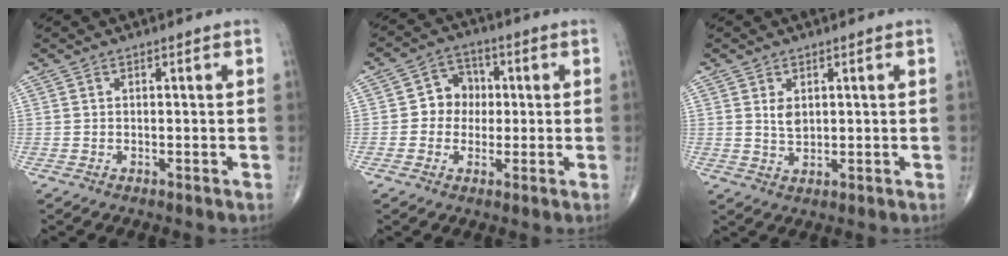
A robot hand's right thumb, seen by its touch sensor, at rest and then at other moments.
{"total": 6.5, "force": [0.1, 5.9, 2.9], "torque": [-0.011, 0.016, -0.011]}
{"total": 3.0, "force": [0.9, 1.8, 2.1], "torque": [-0.031, -0.008, 0.021]}